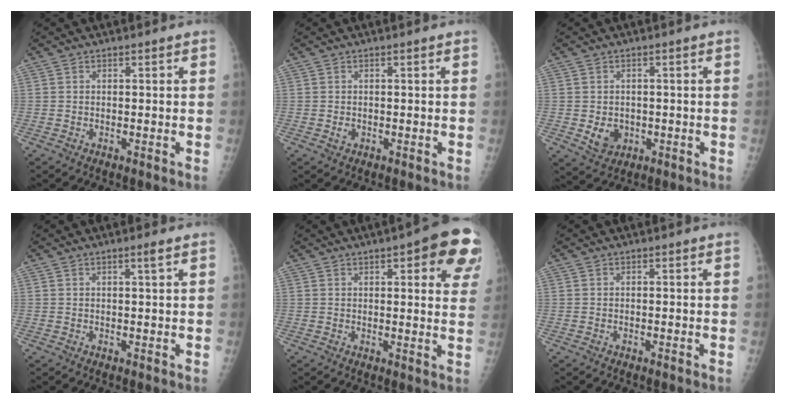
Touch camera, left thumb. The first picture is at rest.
{"total": 0.9, "force": [-0.1, 0.7, 0.5], "torque": [-0.006, 0.000, 0.000]}
{"total": 4.3, "force": [-0.7, 3.6, 2.2], "torque": [-0.022, 0.000, 0.000]}
{"total": 1.3, "force": [0.7, -0.2, 1.1], "torque": [-0.021, -0.005, 0.014]}
{"total": 12.7, "force": [6.2, 3.9, 10.4], "torque": [-0.088, -0.019, 0.067]}
{"total": 0.0}